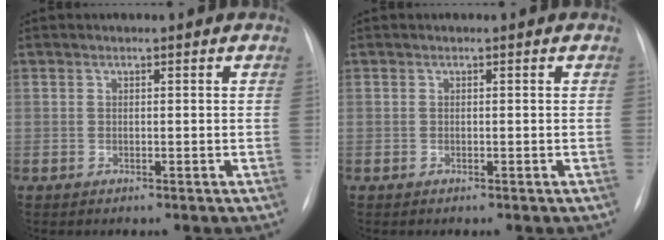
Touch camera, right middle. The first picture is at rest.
{"total": 0.0}